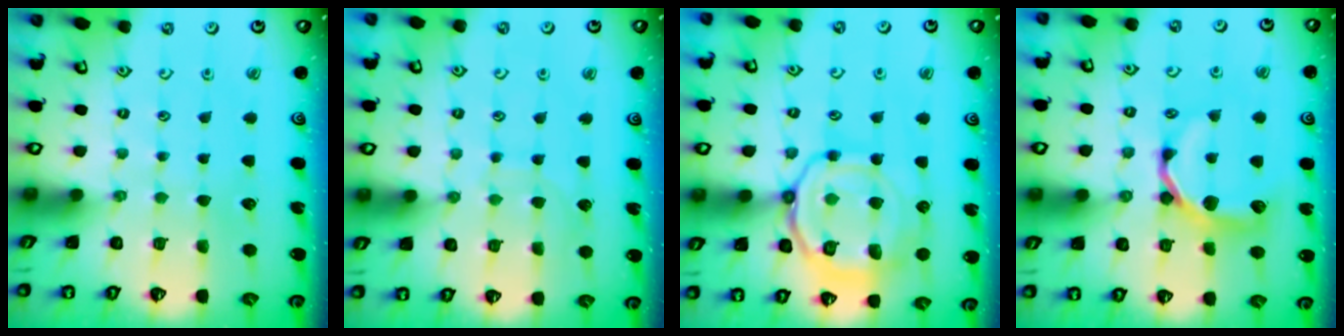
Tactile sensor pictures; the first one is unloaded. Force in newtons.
{"total": 6.2, "press": 6.1, "slide": 0.6}
{"total": 15.8, "press": 15.7, "slide": 1.7}
{"total": 9.2, "press": 9.1, "slide": 0.9}